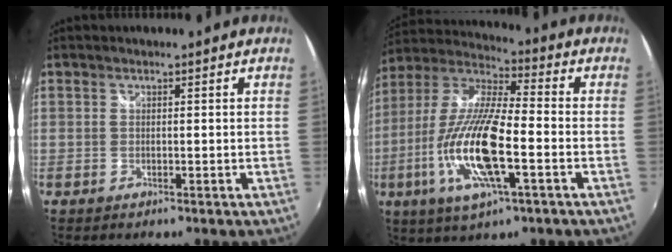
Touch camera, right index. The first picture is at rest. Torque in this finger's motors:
{"motor_torque": [2.14, 0.00, 1.05, 0.21]}